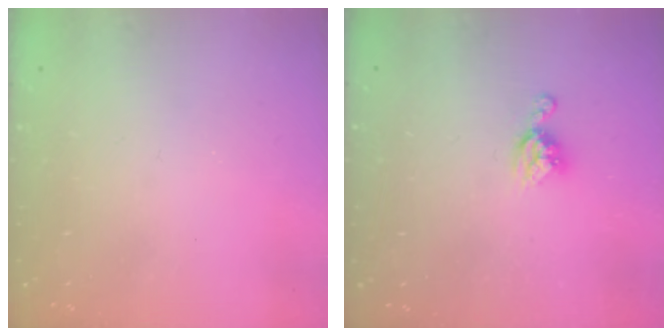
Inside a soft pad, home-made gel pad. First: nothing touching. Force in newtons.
{"total": 6.7, "press": 6.7, "slide": 0.5}